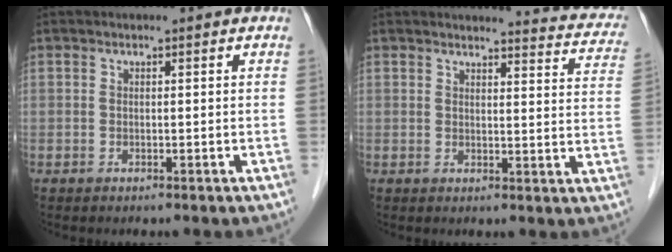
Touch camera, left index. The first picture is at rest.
{"total": 10.3, "force": [9.8, 1.8, 2.5], "torque": [-0.003, -0.042, 0.079]}